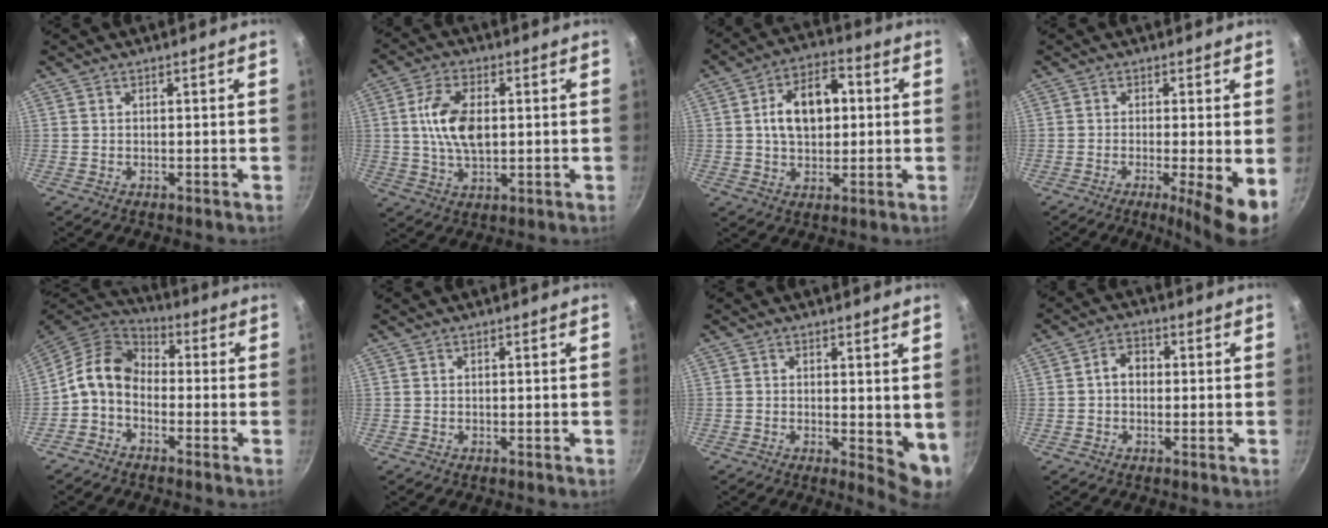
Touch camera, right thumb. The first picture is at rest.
{"total": 10.3, "force": [1.2, 5.7, 8.5], "torque": [-0.152, 0.004, 0.019]}
{"total": 12.6, "force": [1.5, 8.2, 9.4], "torque": [-0.123, 0.019, 0.016]}
{"total": 7.6, "force": [-1.6, 0.9, 7.4], "torque": [-0.111, -0.009, -0.026]}
{"total": 9.6, "force": [-1.8, 7.1, 6.2], "torque": [-0.107, 0.044, -0.059]}
{"total": 0.0}
{"total": 6.2, "force": [0.8, 2.6, 5.6], "torque": [-0.066, -0.020, 0.010]}
{"total": 4.1, "force": [0.0, 3.2, 2.5], "torque": [-0.021, 0.013, -0.006]}